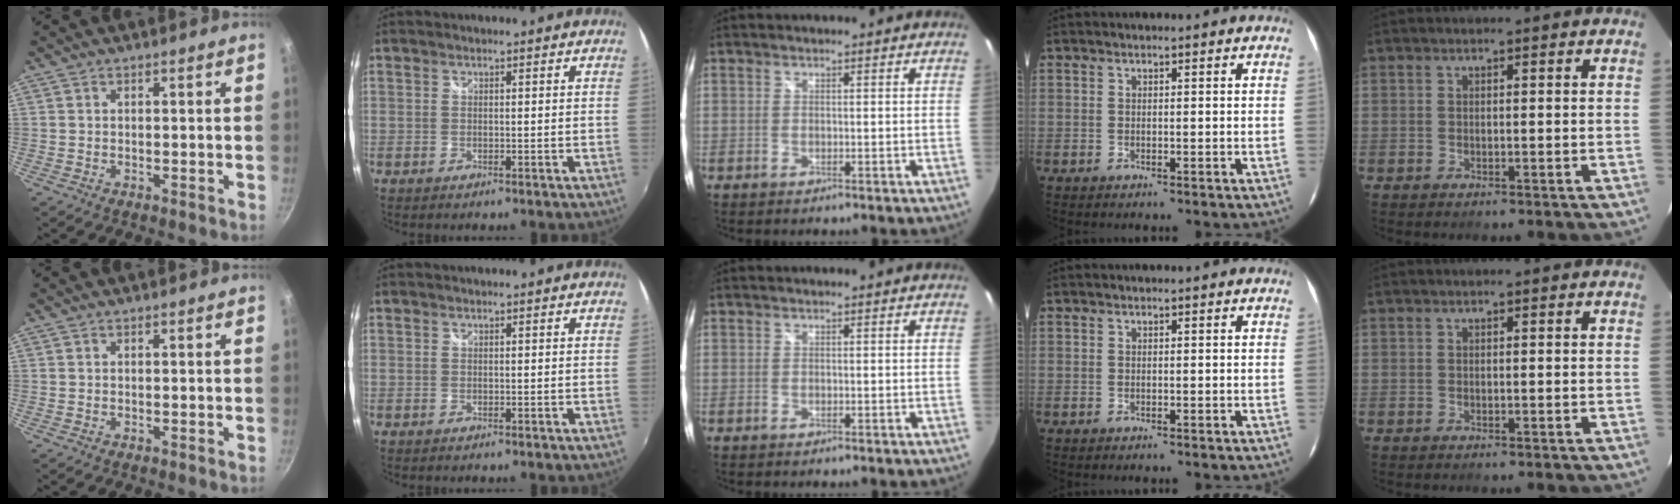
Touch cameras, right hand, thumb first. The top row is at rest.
{}